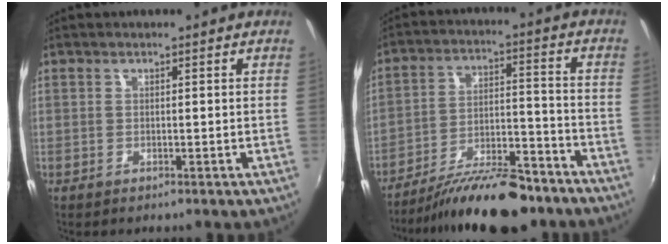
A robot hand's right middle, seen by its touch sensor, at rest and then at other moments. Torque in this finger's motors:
{"motor_torque": [1.07, -1.07, 0.19, 0.11]}